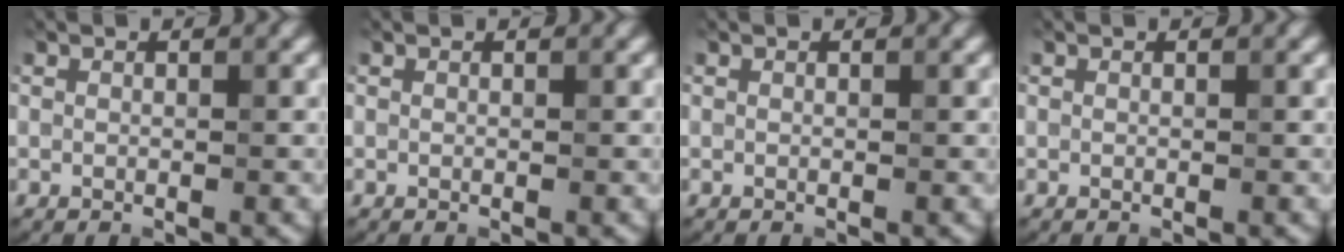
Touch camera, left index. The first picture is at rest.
{"total": 0.0}
{"total": 0.0}
{"total": 0.0}